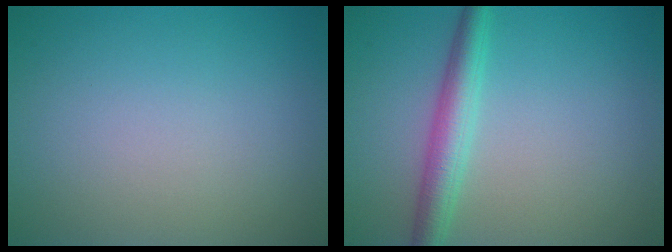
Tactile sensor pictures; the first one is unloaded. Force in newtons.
{"total": 3.5, "press": 3.5, "slide": 0.1}